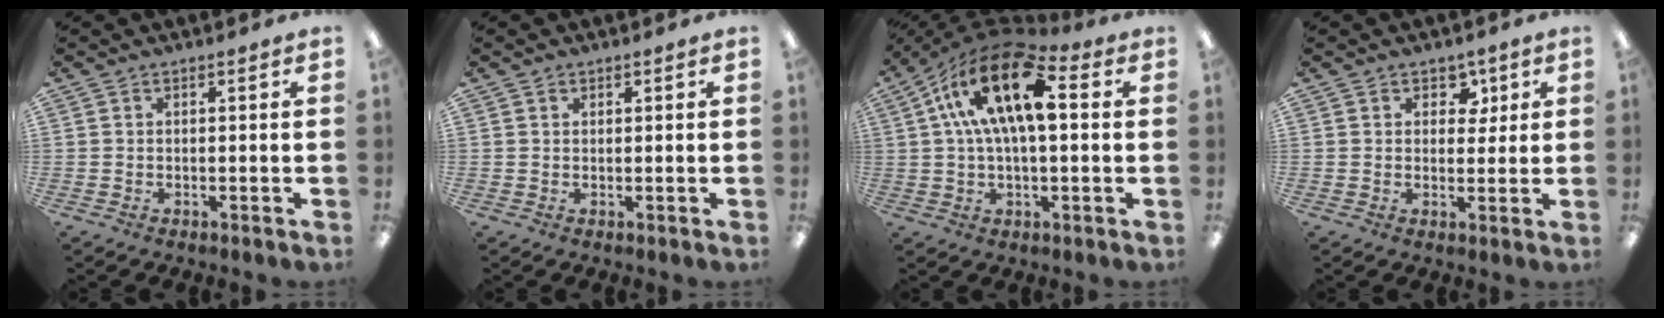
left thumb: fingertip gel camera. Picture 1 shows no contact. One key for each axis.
{"total": 0.7, "fx": 0.5, "fy": 0.5, "fz": 0.1, "tx": -0.003, "ty": 0.003, "tz": 0.008}
{"total": 19.8, "fx": 6.2, "fy": 9.3, "fz": 16.3, "tx": -0.303, "ty": -0.009, "tz": 0.100}
{"total": 4.6, "fx": 2.3, "fy": 3.6, "fz": 1.8, "tx": -0.013, "ty": -0.002, "tz": 0.034}